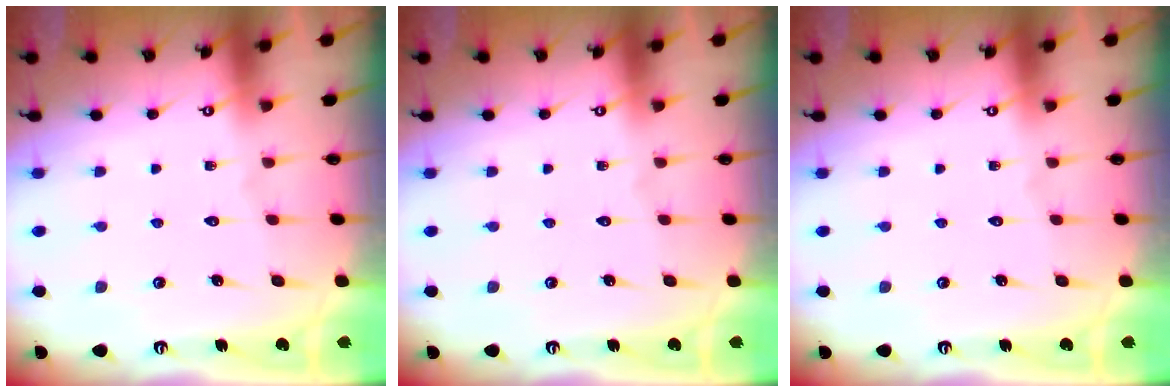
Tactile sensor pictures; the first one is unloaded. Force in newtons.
{"total": 0.0}
{"total": 0.0}